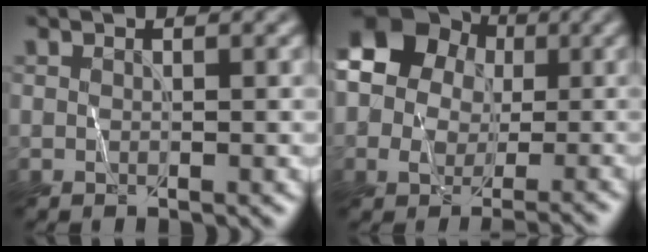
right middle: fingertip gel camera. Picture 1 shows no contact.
{"total": 11.5, "force": [-0.3, 10.3, 5.0], "torque": [-0.079, 0.038, -0.046]}